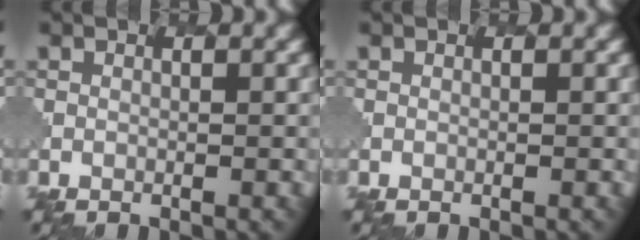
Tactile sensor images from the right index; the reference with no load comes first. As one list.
[{"total": 0.0}]